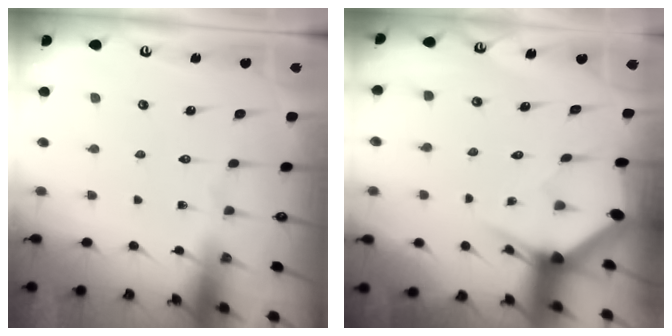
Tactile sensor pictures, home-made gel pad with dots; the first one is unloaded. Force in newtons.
{"total": 3.2, "press": 3.2, "slide": 0.0}